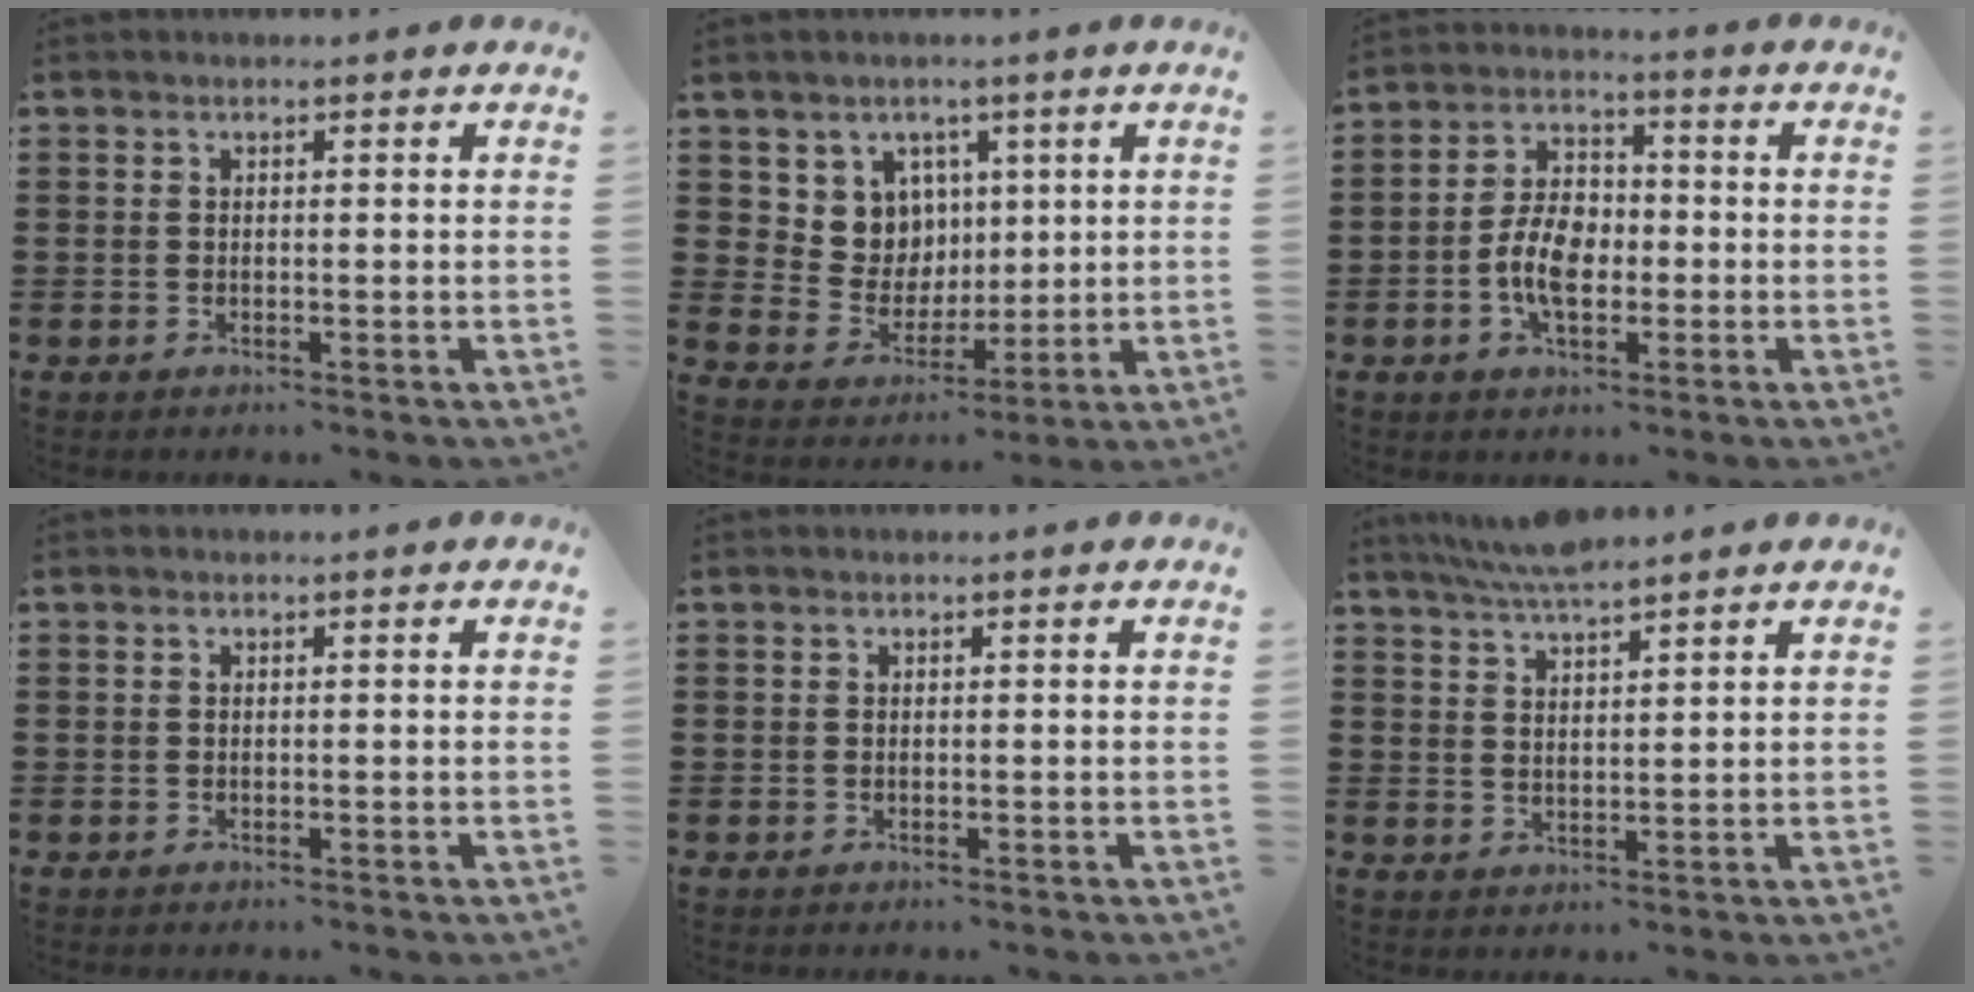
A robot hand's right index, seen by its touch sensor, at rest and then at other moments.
{"total": 7.9, "force": [3.0, 7.2, 1.4], "torque": [-0.061, -0.011, 0.061]}
{"total": 7.3, "force": [-1.6, 4.4, 5.5], "torque": [-0.120, 0.008, -0.033]}
{"total": 0.0}
{"total": 0.0}
{"total": 4.4, "force": [4.0, 0.2, 2.0], "torque": [-0.049, -0.004, 0.072]}